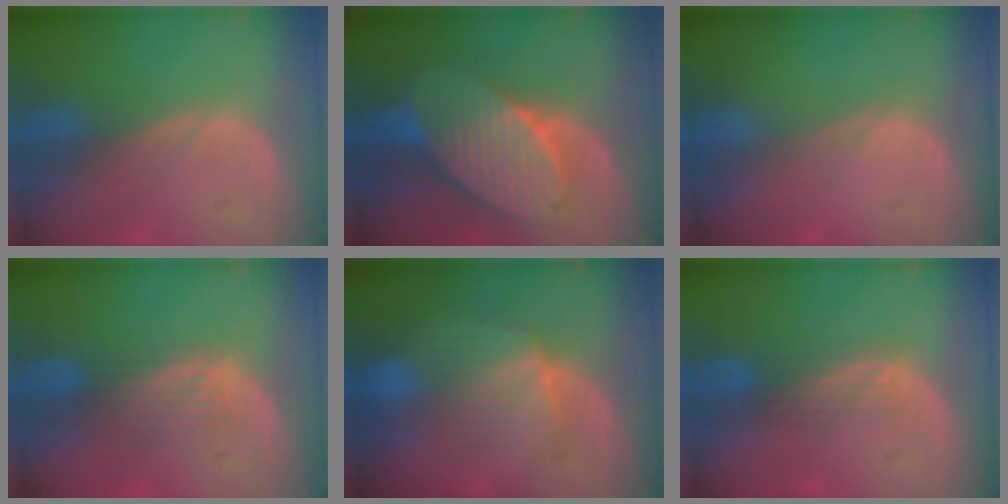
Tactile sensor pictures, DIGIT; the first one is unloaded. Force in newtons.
{"total": 9.8, "press": 9.8, "slide": 0.4}
{"total": 0.0}
{"total": 4.4, "press": 3.7, "slide": 2.3}
{"total": 7.6, "press": 7.6, "slide": 0.5}
{"total": 2.9, "press": 2.7, "slide": 1.2}